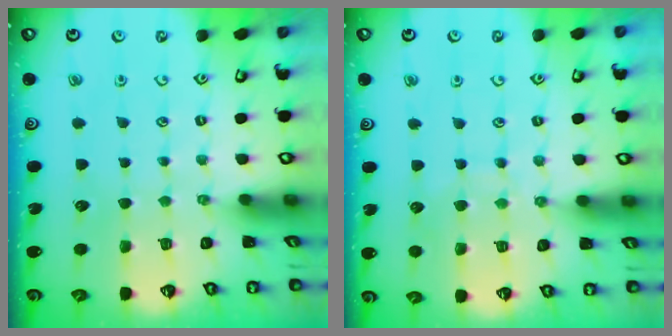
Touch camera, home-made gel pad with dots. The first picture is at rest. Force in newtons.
{"total": 6.8, "press": 6.8, "slide": 0.6}